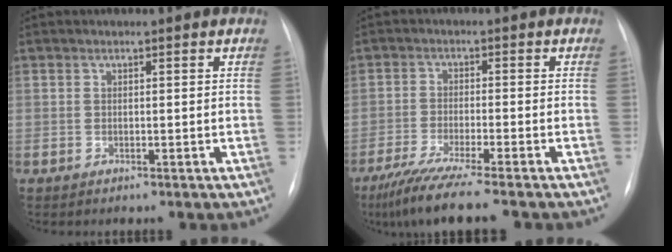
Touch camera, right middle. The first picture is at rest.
{"total": 9.6, "force": [-7.6, -0.8, 5.8], "torque": [-0.095, -0.032, -0.126]}